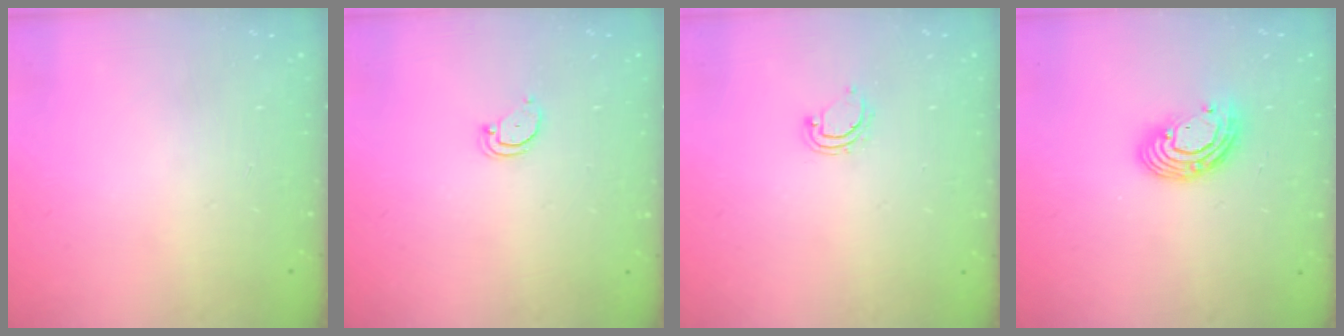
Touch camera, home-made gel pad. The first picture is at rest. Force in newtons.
{"total": 2.4, "press": 2.4, "slide": 0.2}
{"total": 4.2, "press": 4.2, "slide": 0.4}
{"total": 10.1, "press": 10.0, "slide": 1.1}